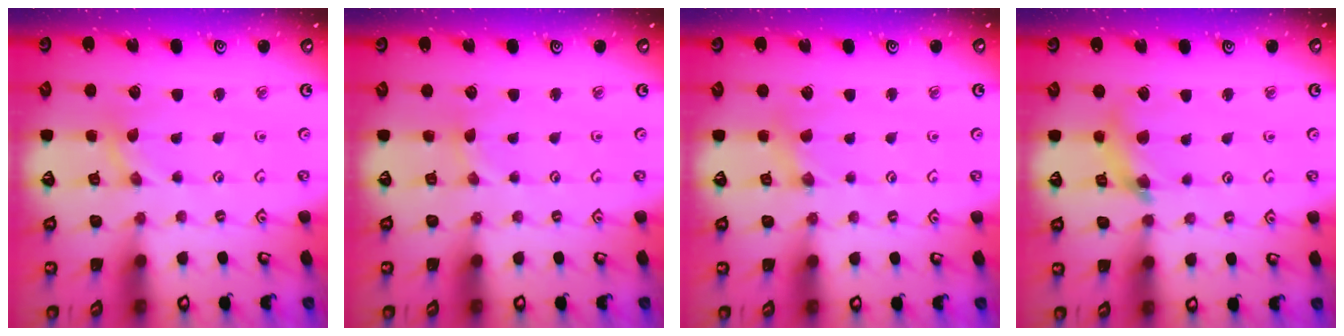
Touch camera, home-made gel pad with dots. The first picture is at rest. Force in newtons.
{"total": 1.3, "press": 1.2, "slide": 0.2}
{"total": 2.5, "press": 2.4, "slide": 0.6}
{"total": 9.4, "press": 9.3, "slide": 1.0}